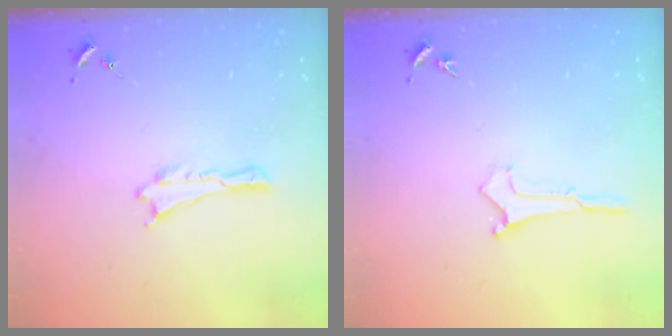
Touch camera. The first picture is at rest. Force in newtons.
{"total": 0.0}